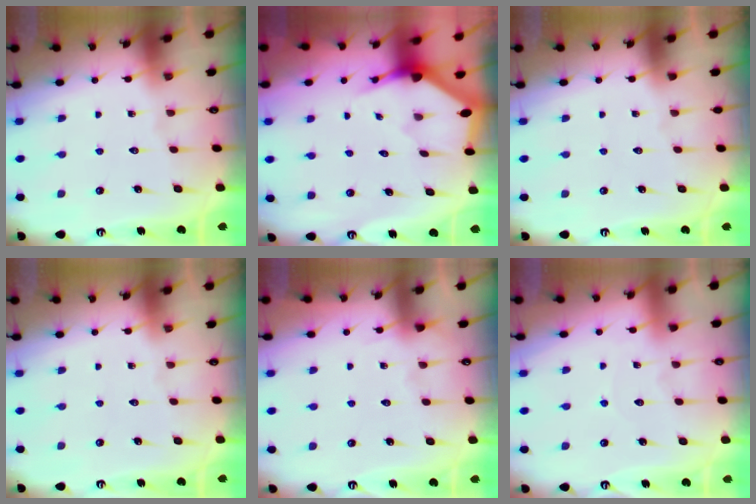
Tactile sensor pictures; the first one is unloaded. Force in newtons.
{"total": 2.9, "press": 2.9, "slide": 0.2}
{"total": 0.0}
{"total": 0.0}
{"total": 3.8, "press": 3.7, "slide": 0.6}
{"total": 3.8, "press": 3.7, "slide": 0.4}